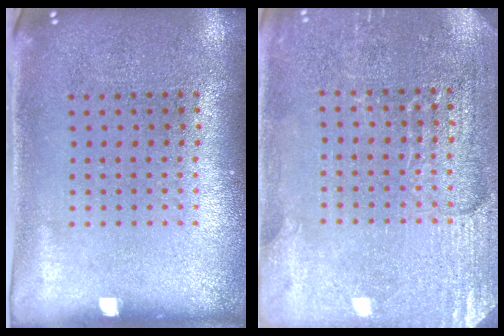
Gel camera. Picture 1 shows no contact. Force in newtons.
{"total": 2.9, "press": 2.8, "slide": 0.2}